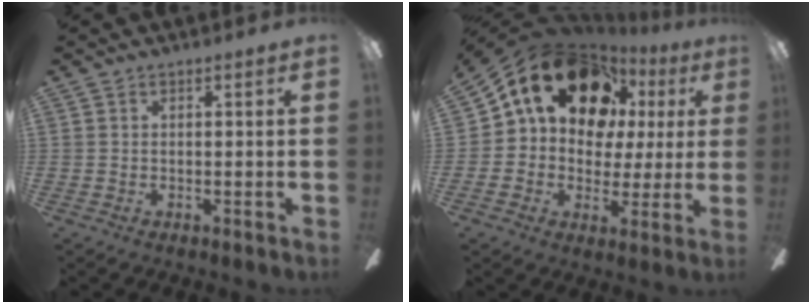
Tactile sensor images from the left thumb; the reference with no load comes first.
{"total": 21.6, "force": [10.9, 14.6, 11.5], "torque": [-0.190, -0.050, 0.197]}